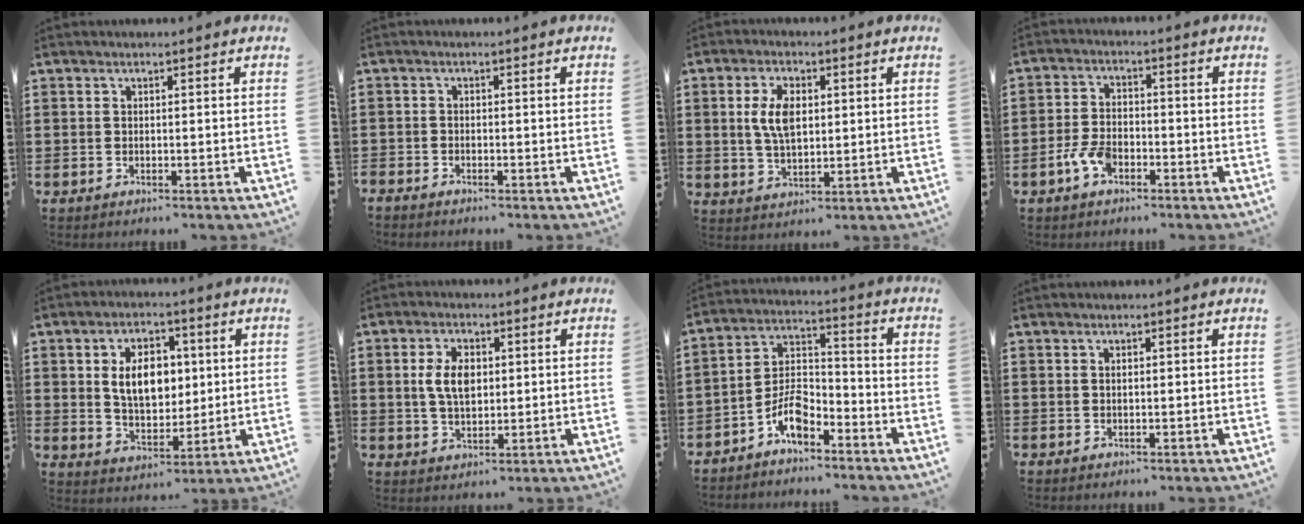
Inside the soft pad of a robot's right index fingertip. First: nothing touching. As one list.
[{"total": 1.0, "force": [-1.0, 0.2, 0.0], "torque": [-0.002, 0.002, -0.022]}, {"total": 6.2, "force": [1.0, 3.3, 5.1], "torque": [-0.115, 0.011, 0.013]}, {"total": 4.7, "force": [-2.6, 2.4, 3.0], "torque": [-0.079, 0.001, -0.055]}, {"total": 8.4, "force": [1.5, 5.5, 6.1], "torque": [-0.117, 0.008, 0.018]}, {"total": 5.7, "force": [1.0, 3.4, 4.6], "torque": [-0.096, 0.009, 0.011]}, {"total": 6.5, "force": [-4.6, 2.9, 3.7], "torque": [-0.082, 0.011, -0.091]}, {"total": 0.6, "force": [0.1, 0.3, 0.5], "torque": [-0.012, 0.001, 0.002]}]